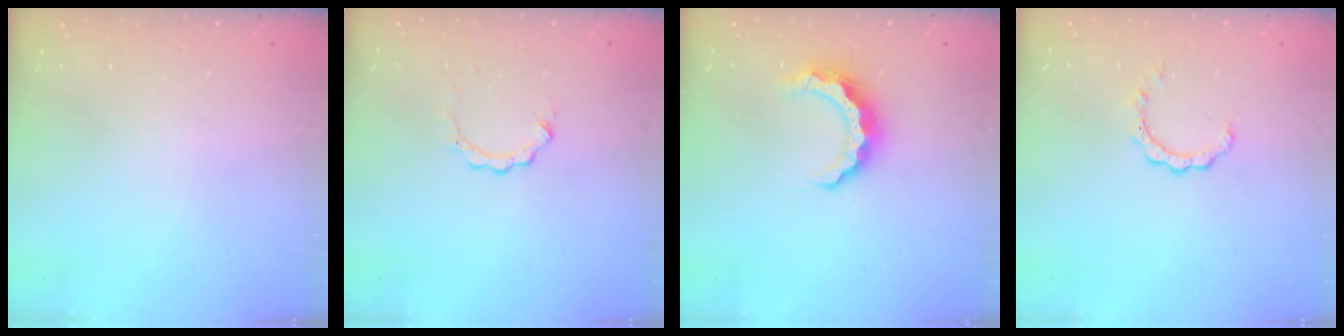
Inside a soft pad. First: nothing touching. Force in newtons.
{"total": 2.8, "press": 2.8, "slide": 0.2}
{"total": 7.7, "press": 7.7, "slide": 0.4}
{"total": 2.4, "press": 2.4, "slide": 0.3}